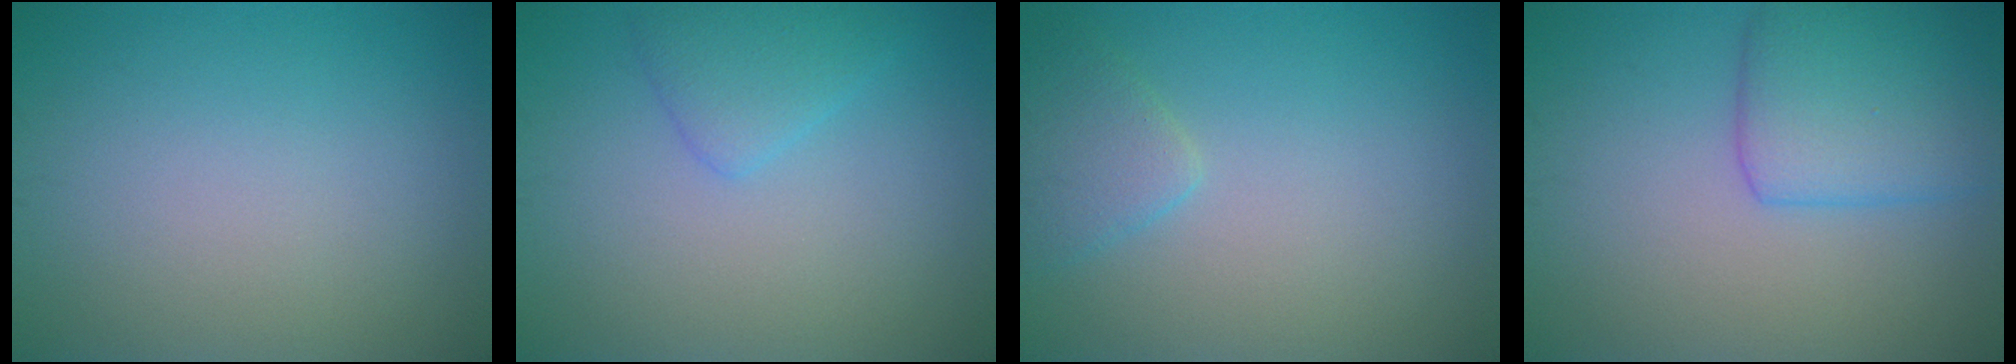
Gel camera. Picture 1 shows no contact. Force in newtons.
{"total": 2.2, "press": 2.2, "slide": 0.1}
{"total": 2.2, "press": 2.2, "slide": 0.2}
{"total": 4.9, "press": 4.9, "slide": 0.2}